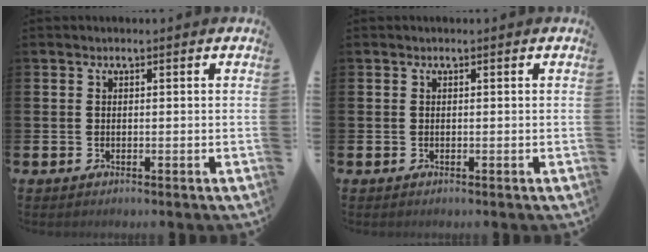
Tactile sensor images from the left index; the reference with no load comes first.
{"total": 0.0}